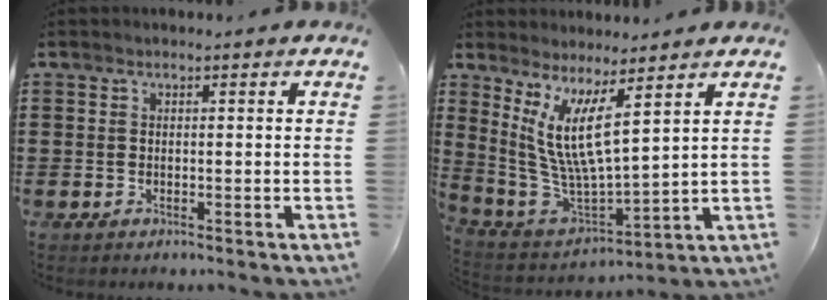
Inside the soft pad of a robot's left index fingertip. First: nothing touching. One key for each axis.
{"total": 9.8, "fx": 4.2, "fy": 2.2, "fz": 8.6, "tx": -0.200, "ty": -0.034, "tz": 0.074}